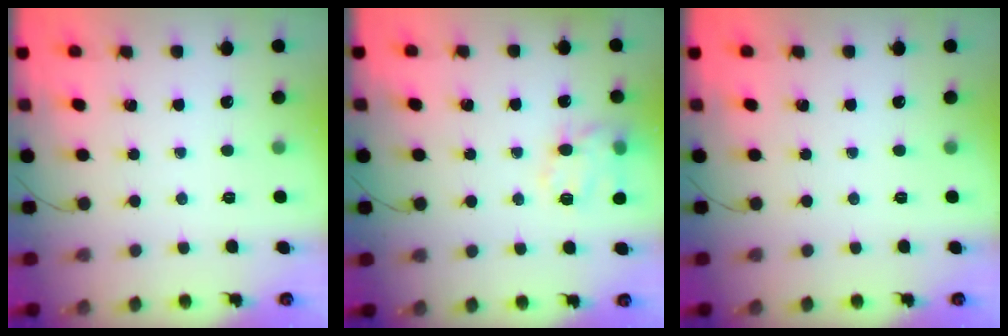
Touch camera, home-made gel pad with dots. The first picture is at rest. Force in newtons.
{"total": 14.2, "press": 14.1, "slide": 1.7}
{"total": 0.0}